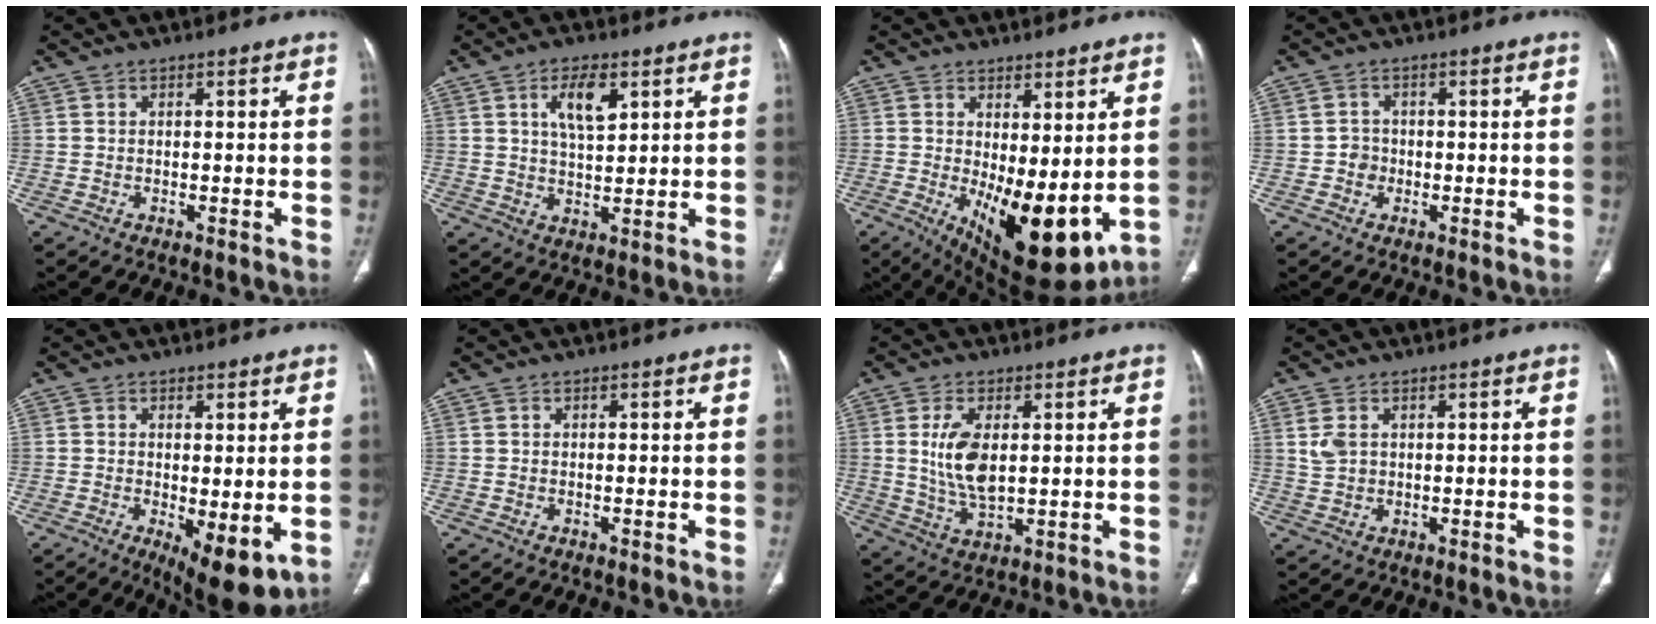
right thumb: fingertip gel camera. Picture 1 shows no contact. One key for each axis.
{"total": 7.2, "fx": 3.1, "fy": 3.2, "fz": 5.7, "tx": -0.089, "ty": -0.014, "tz": 0.056}
{"total": 15.0, "fx": -0.9, "fy": 6.4, "fz": 13.5, "tx": -0.197, "ty": -0.035, "tz": 0.009}
{"total": 2.2, "fx": -0.5, "fy": 2.1, "fz": 0.6, "tx": 0.002, "ty": 0.009, "tz": -0.012}
{"total": 8.6, "fx": -1.6, "fy": 3.3, "fz": 7.8, "tx": -0.114, "ty": -0.026, "tz": -0.016}
{"total": 0.0}
{"total": 8.6, "fx": 1.5, "fy": 4.1, "fz": 7.4, "tx": -0.148, "ty": -0.016, "tz": 0.039}
{"total": 3.4, "fx": 1.3, "fy": 2.2, "fz": 2.3, "tx": -0.052, "ty": 0.001, "tz": 0.035}